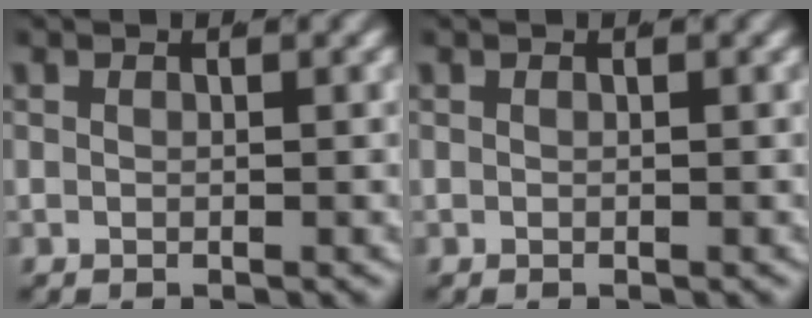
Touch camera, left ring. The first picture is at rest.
{"total": 0.0}